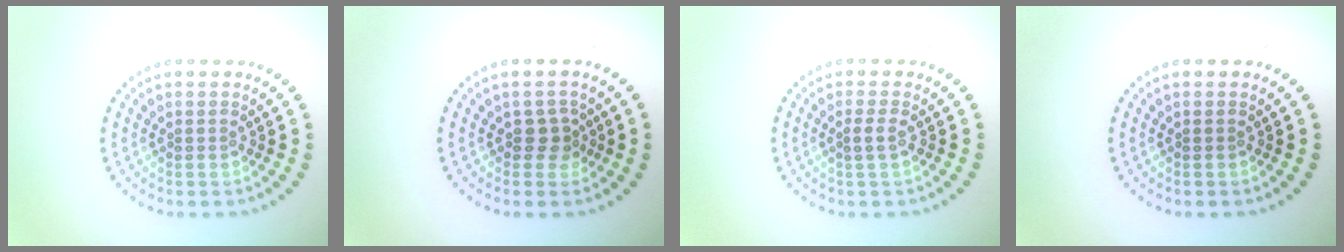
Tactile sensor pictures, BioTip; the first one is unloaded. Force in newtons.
{"total": 1.5, "press": 1.3, "slide": 0.9}
{"total": 1.1, "press": 0.9, "slide": 0.6}
{"total": 0.0}